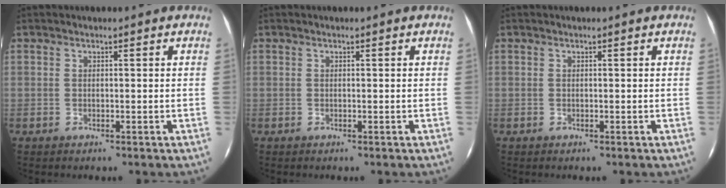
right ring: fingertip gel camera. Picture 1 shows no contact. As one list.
[{"total": 0.0}, {"total": 0.0}]